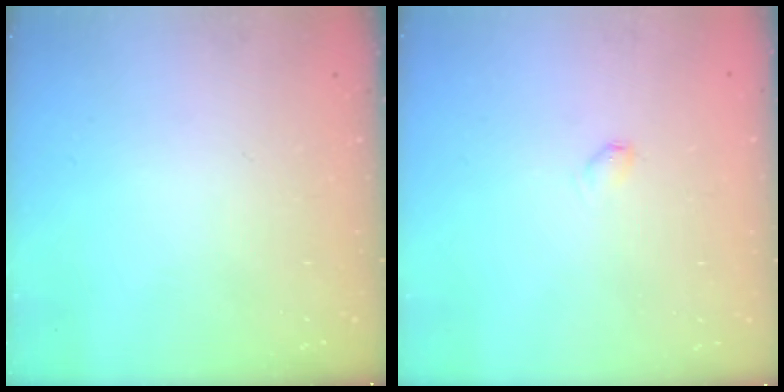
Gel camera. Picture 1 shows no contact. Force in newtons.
{"total": 2.7, "press": 2.7, "slide": 0.4}